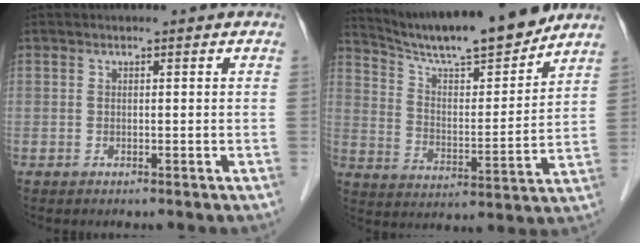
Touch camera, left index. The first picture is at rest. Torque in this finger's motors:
{"motor_torque": [0.26, -0.18, 0.27, 0.05]}